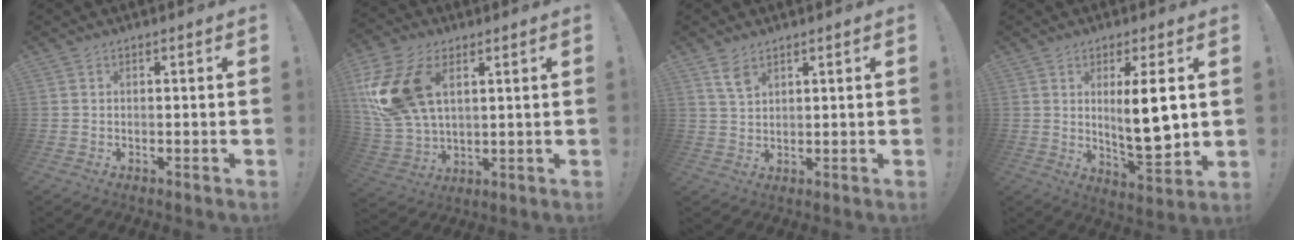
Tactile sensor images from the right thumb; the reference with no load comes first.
{"total": 20.1, "force": [6.3, 12.8, 14.2], "torque": [-0.281, -0.019, 0.115]}
{"total": 4.9, "force": [3.2, 2.6, 2.7], "torque": [-0.045, -0.016, 0.060]}
{"total": 11.9, "force": [2.7, 2.5, 11.3], "torque": [-0.177, -0.024, 0.037]}